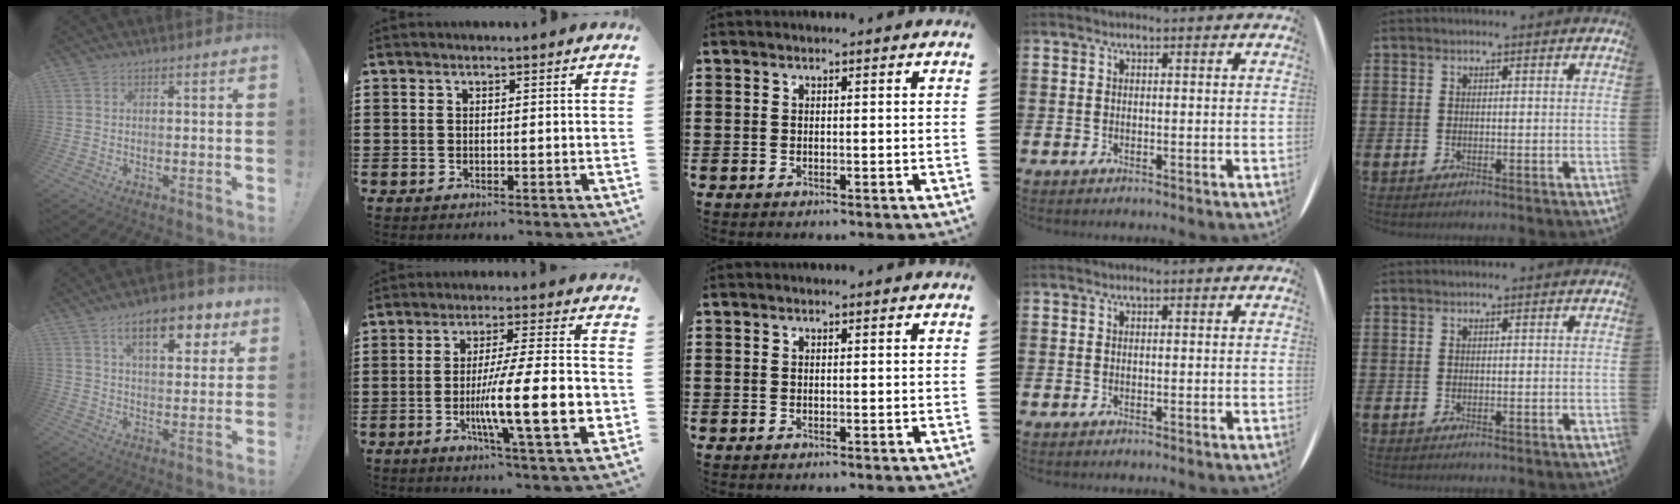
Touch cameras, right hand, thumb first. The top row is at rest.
{"thumb": {"total": 14.3, "force": [7.4, 6.0, 10.6], "torque": [-0.147, -0.032, 0.119]}, "index": {"total": 15.2, "force": [-3.2, 2.5, 14.7], "torque": [-0.251, -0.019, -0.059]}}